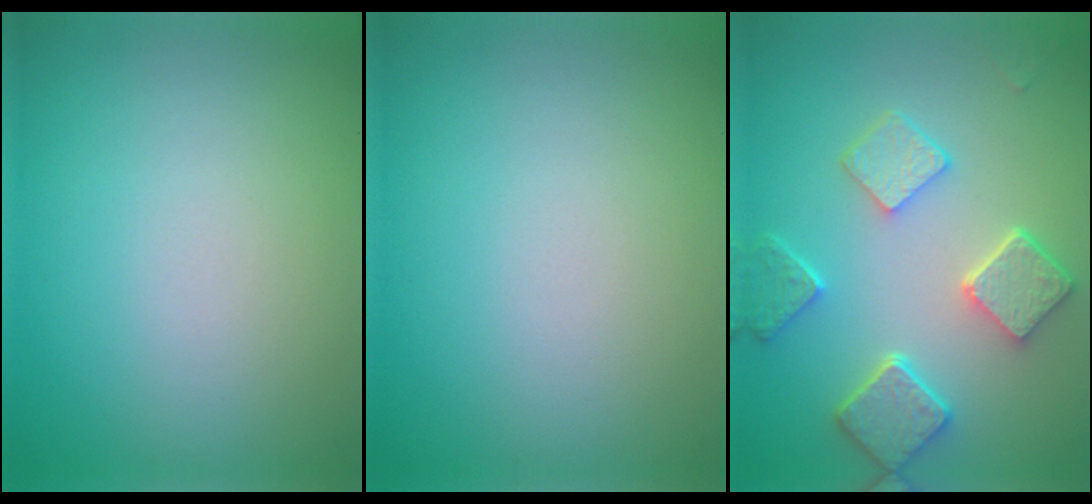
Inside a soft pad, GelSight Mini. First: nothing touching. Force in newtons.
{"total": 0.0}
{"total": 5.4, "press": 4.2, "slide": 3.3}